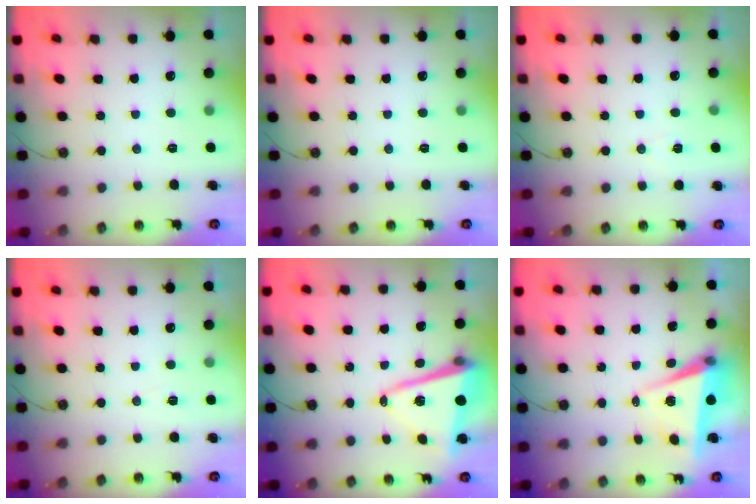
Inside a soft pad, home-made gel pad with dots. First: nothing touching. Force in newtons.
{"total": 0.0}
{"total": 5.9, "press": 5.7, "slide": 1.5}
{"total": 5.7, "press": 3.8, "slide": 4.3}
{"total": 11.9, "press": 11.6, "slide": 2.7}
{"total": 6.3, "press": 4.6, "slide": 4.3}